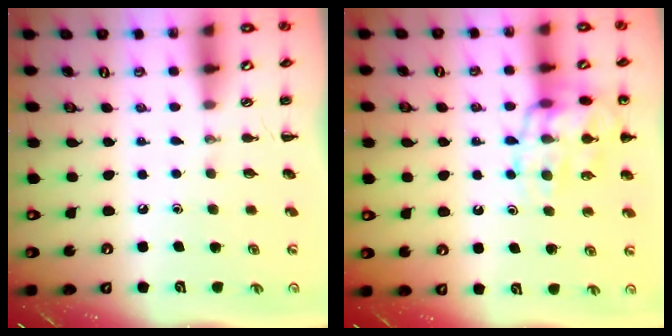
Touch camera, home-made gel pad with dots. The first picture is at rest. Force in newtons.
{"total": 18.2, "press": 18.1, "slide": 2.5}